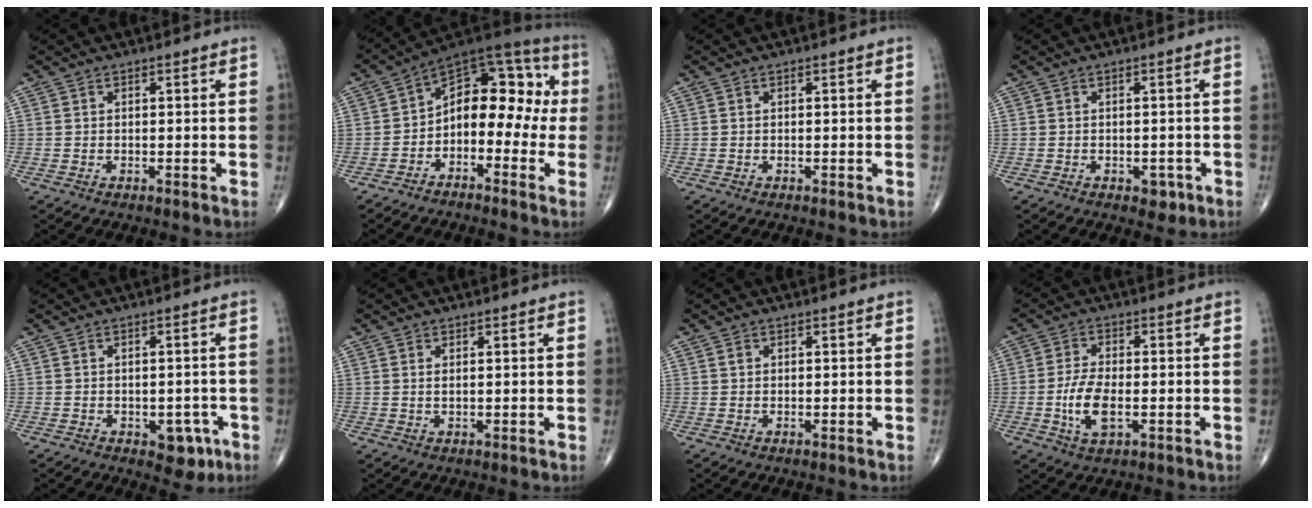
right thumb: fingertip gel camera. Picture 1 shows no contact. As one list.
[{"total": 14.8, "force": [-1.8, 9.2, 11.4], "torque": [-0.115, 0.064, -0.045]}, {"total": 0.0}, {"total": 2.4, "force": [-1.1, 1.6, 1.5], "torque": [-0.003, 0.005, -0.010]}, {"total": 5.2, "force": [-2.3, 3.1, 3.5], "torque": [-0.014, 0.012, -0.023]}, {"total": 0.7, "force": [0.3, 0.2, 0.6], "torque": [-0.015, 0.000, 0.007]}, {"total": 0.7, "force": [0.2, 0.6, 0.3], "torque": [-0.002, 0.000, 0.004]}, {"total": 7.2, "force": [-1.6, 3.3, 6.2], "torque": [-0.126, 0.003, -0.029]}]